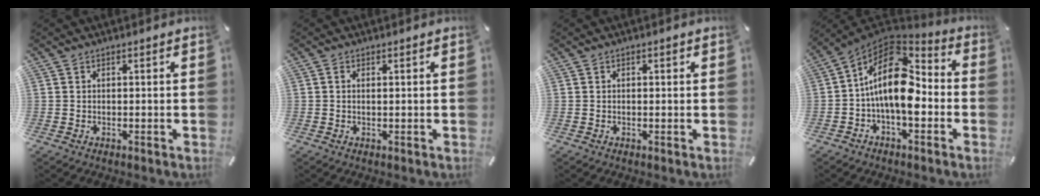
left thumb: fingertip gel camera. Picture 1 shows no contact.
{"total": 1.0, "force": [0.2, 0.3, 0.9], "torque": [-0.018, 0.001, 0.002]}
{"total": 1.0, "force": [0.1, 0.5, 0.8], "torque": [-0.016, 0.004, 0.001]}
{"total": 17.1, "force": [-1.3, 9.9, 14.0], "torque": [-0.269, -0.004, -0.025]}